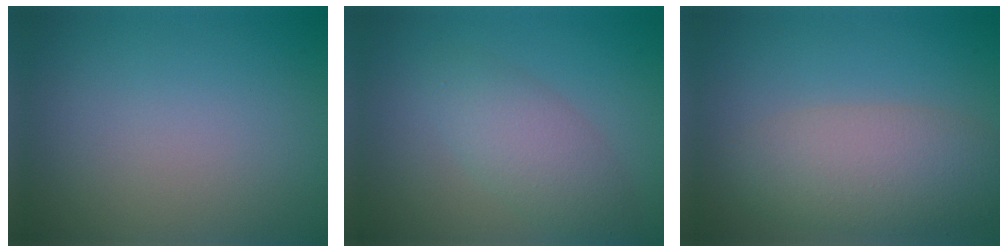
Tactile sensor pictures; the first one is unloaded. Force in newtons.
{"total": 3.6, "press": 3.6, "slide": 0.3}
{"total": 5.9, "press": 5.9, "slide": 0.4}